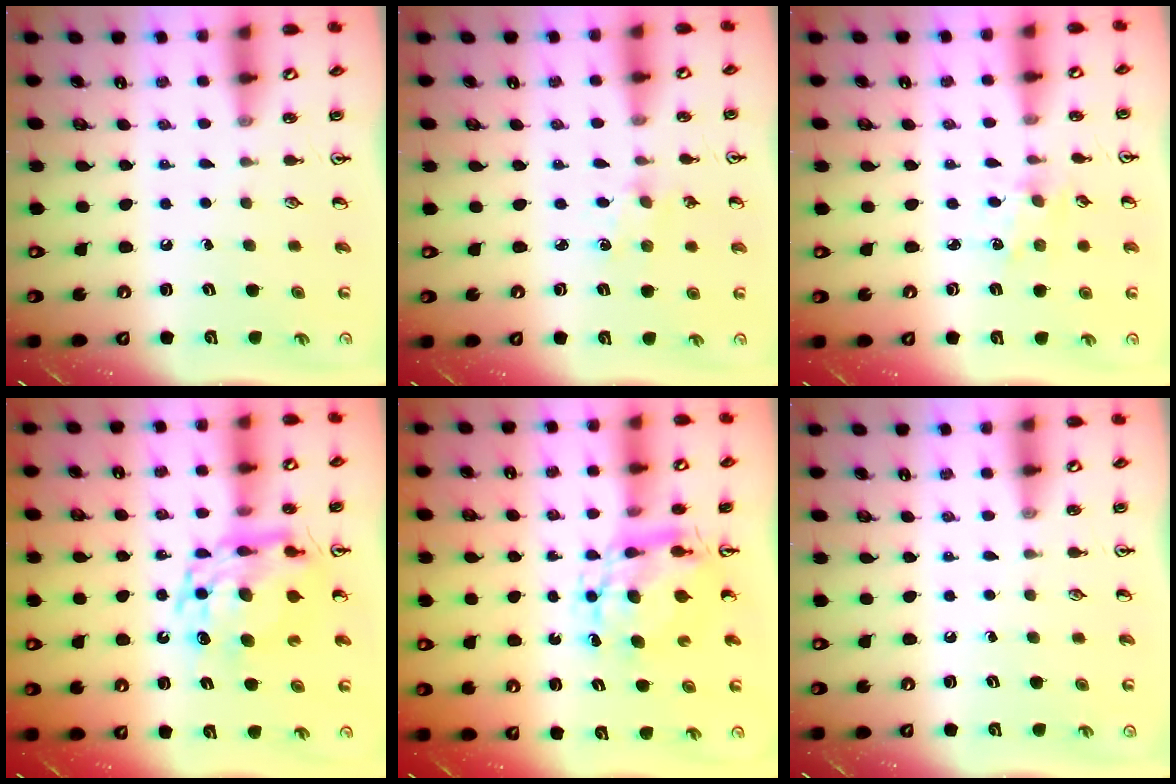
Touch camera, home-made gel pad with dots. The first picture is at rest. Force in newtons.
{"total": 1.3, "press": 1.3, "slide": 0.2}
{"total": 1.4, "press": 1.3, "slide": 0.2}
{"total": 13.6, "press": 13.5, "slide": 1.0}
{"total": 8.0, "press": 8.0, "slide": 0.7}
{"total": 0.0}